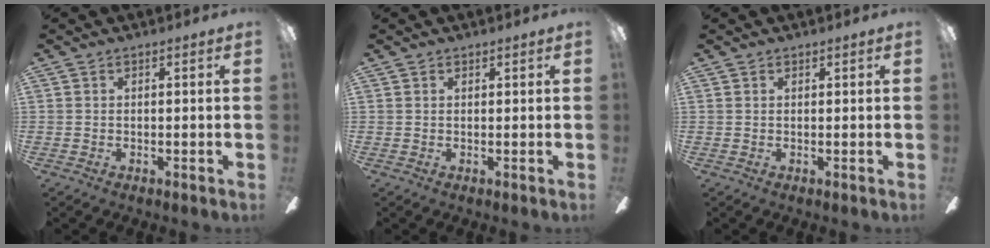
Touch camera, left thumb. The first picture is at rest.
{"total": 0.7, "force": [0.6, 0.3, 0.0], "torque": [0.000, 0.001, 0.012]}
{"total": 0.5, "force": [0.5, 0.2, 0.0], "torque": [0.001, 0.000, 0.009]}